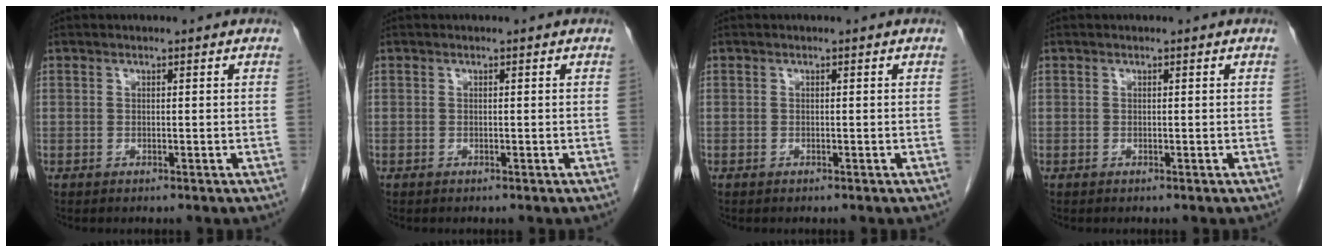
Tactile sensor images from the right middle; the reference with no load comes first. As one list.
[{"total": 0.0}, {"total": 0.0}, {"total": 0.0}]